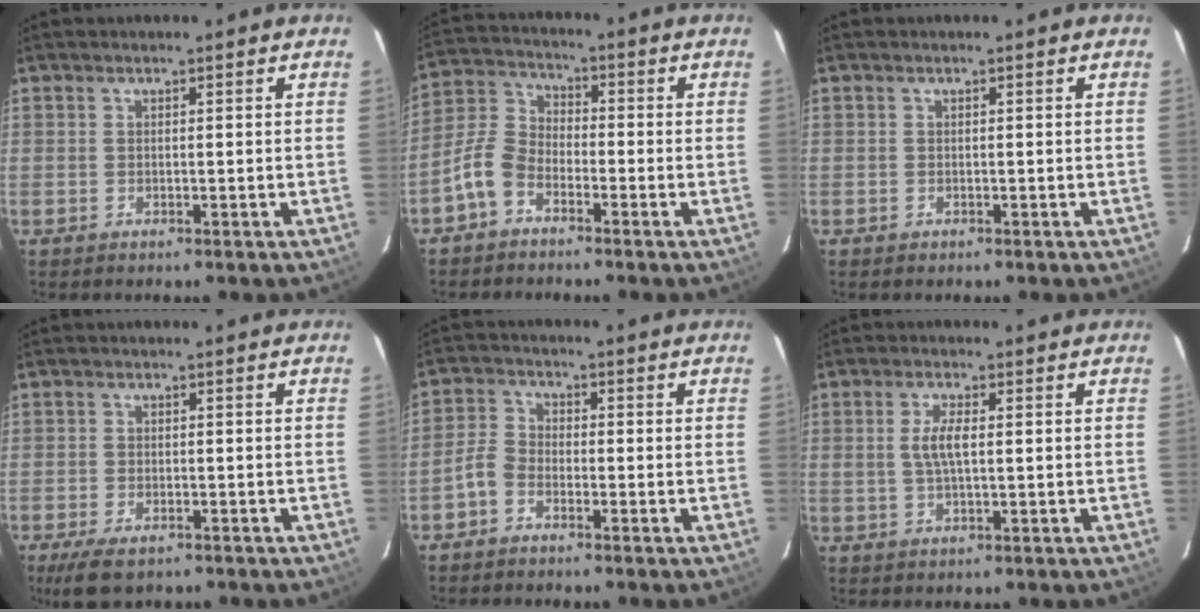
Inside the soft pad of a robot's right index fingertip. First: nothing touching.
{"total": 6.7, "force": [-4.1, 3.9, 3.6], "torque": [-0.087, 0.020, -0.091]}
{"total": 0.7, "force": [-0.4, 0.5, 0.1], "torque": [-0.001, -0.001, -0.005]}
{"total": 6.0, "force": [-4.1, 2.7, 3.5], "torque": [-0.087, -0.022, -0.071]}
{"total": 3.7, "force": [-2.3, 2.3, 1.7], "torque": [-0.042, 0.013, -0.050]}
{"total": 3.9, "force": [0.4, 1.2, 3.6], "torque": [-0.073, 0.003, 0.011]}